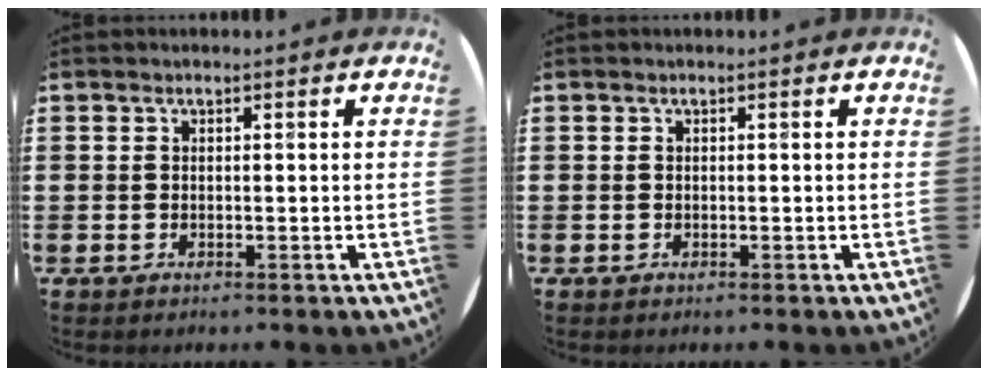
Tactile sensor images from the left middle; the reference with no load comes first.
{"total": 0.0}